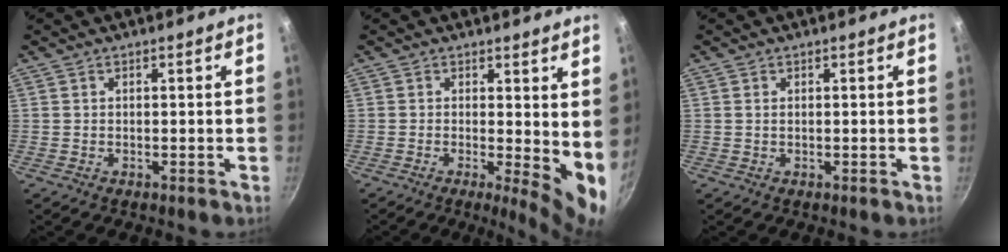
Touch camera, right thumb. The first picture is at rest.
{"total": 7.3, "force": [0.7, 2.4, 6.8], "torque": [-0.089, -0.024, 0.009]}
{"total": 0.7, "force": [0.2, 0.4, 0.5], "torque": [-0.010, 0.000, 0.003]}